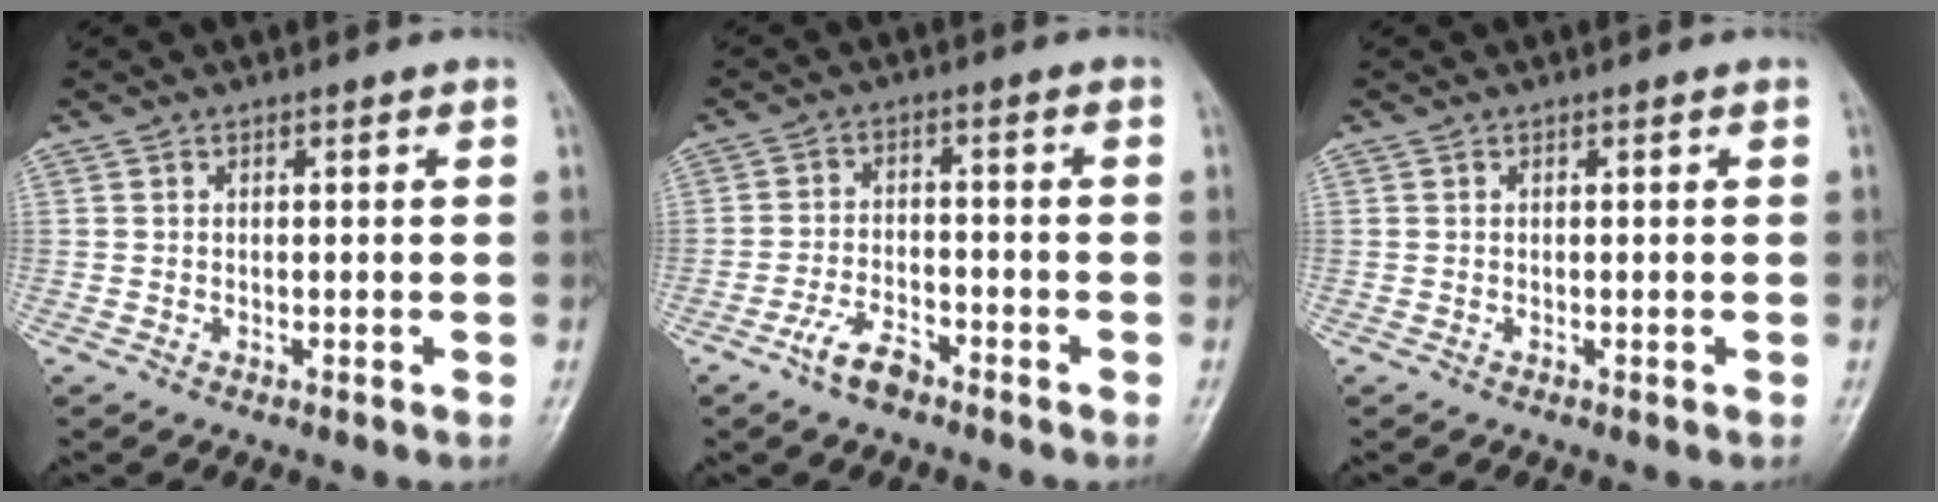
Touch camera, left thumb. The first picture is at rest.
{"total": 5.2, "force": [-3.6, 2.1, 3.1], "torque": [-0.064, 0.021, -0.068]}
{"total": 0.0}